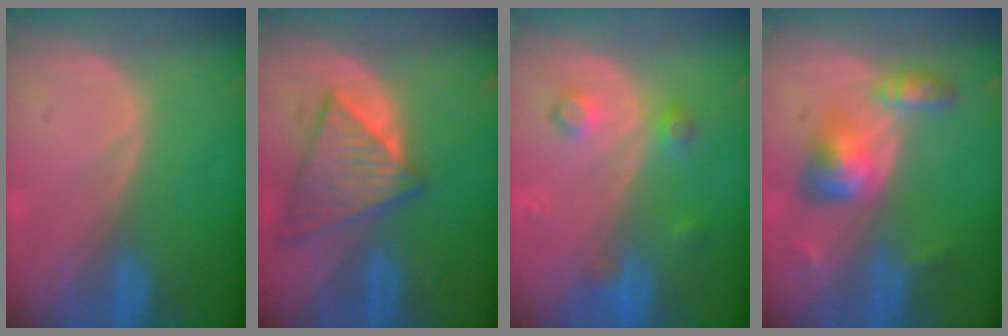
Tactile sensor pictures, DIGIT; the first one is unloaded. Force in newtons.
{"total": 7.6, "press": 7.3, "slide": 2.2}
{"total": 3.8, "press": 3.4, "slide": 1.7}
{"total": 6.2, "press": 5.6, "slide": 2.7}